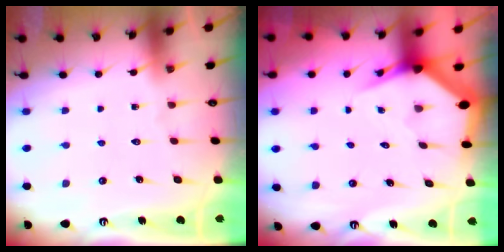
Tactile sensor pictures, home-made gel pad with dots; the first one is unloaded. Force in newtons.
{"total": 3.4, "press": 3.3, "slide": 0.5}